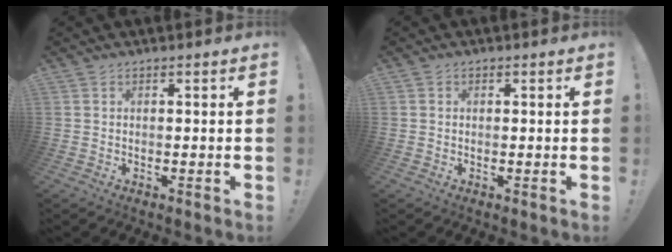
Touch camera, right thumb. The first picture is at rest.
{"total": 0.6, "force": [0.0, 0.6, 0.1], "torque": [0.004, -0.001, 0.000]}